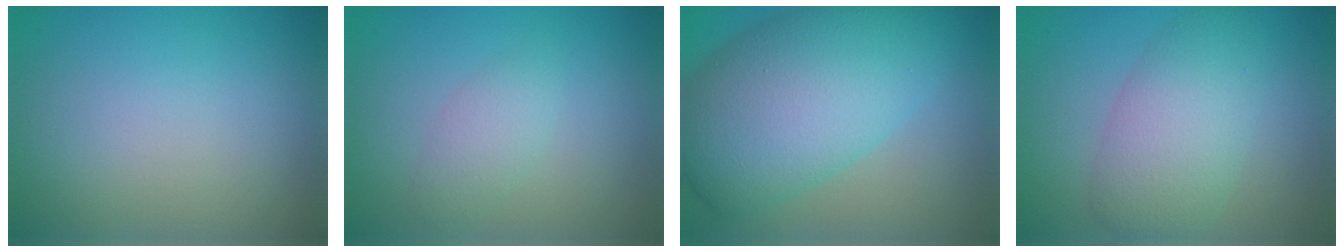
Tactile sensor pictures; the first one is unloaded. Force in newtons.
{"total": 1.8, "press": 1.8, "slide": 0.1}
{"total": 11.1, "press": 11.1, "slide": 0.1}
{"total": 5.8, "press": 5.8, "slide": 0.4}